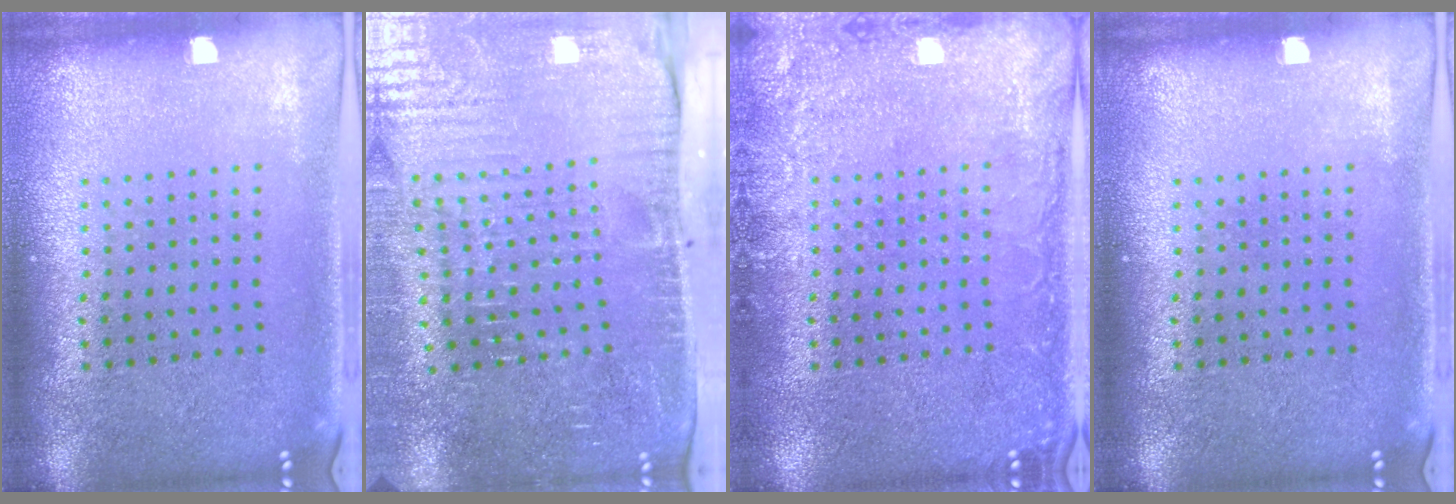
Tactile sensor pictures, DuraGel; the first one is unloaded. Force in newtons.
{"total": 4.8, "press": 4.3, "slide": 2.1}
{"total": 2.4, "press": 2.4, "slide": 0.4}
{"total": 0.0}